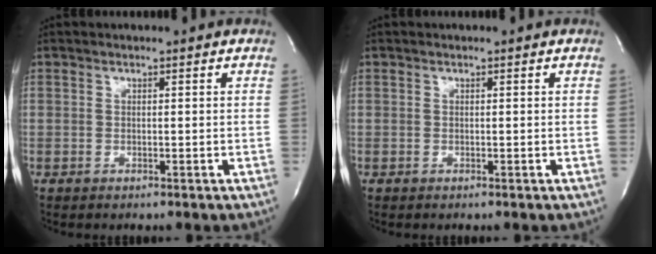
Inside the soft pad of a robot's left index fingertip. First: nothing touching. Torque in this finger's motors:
{"motor_torque": [0.00, 0.00, 0.00, 0.00]}